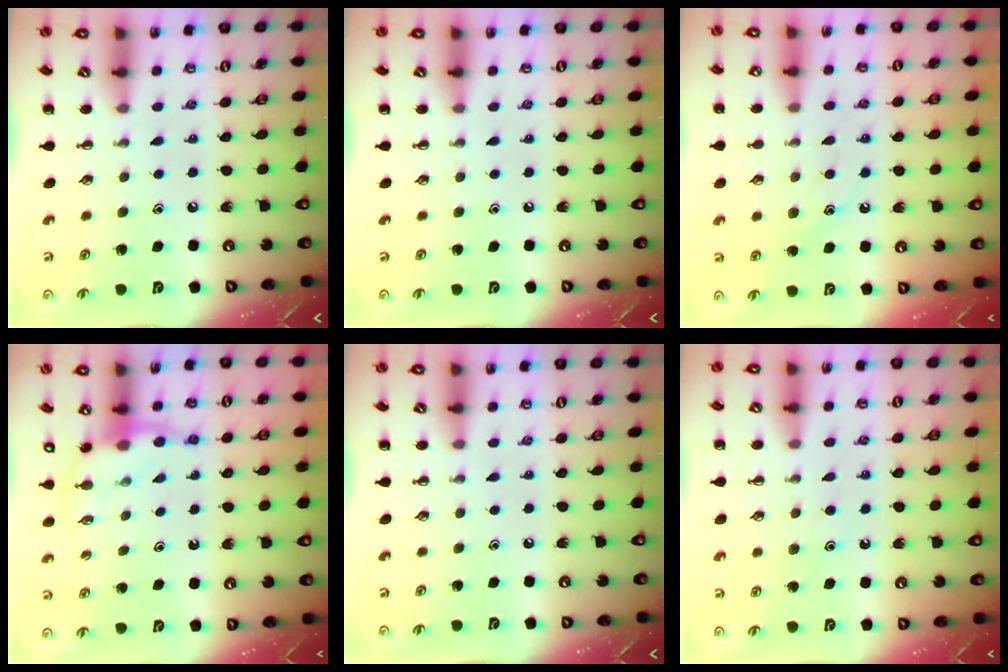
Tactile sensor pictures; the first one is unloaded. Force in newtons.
{"total": 0.0}
{"total": 10.0, "press": 10.0, "slide": 1.4}
{"total": 8.1, "press": 8.0, "slide": 1.1}
{"total": 0.0}
{"total": 7.2, "press": 7.2, "slide": 1.1}